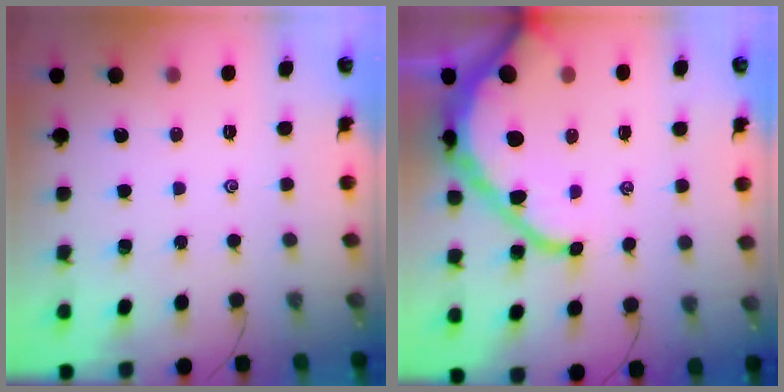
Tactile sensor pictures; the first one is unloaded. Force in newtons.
{"total": 19.5, "press": 19.4, "slide": 1.8}